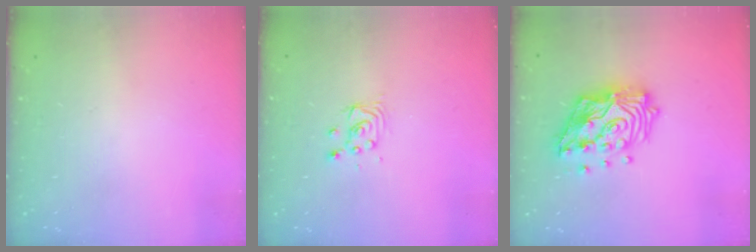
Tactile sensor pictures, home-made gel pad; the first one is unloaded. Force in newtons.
{"total": 3.4, "press": 3.4, "slide": 0.4}
{"total": 17.5, "press": 17.3, "slide": 2.1}